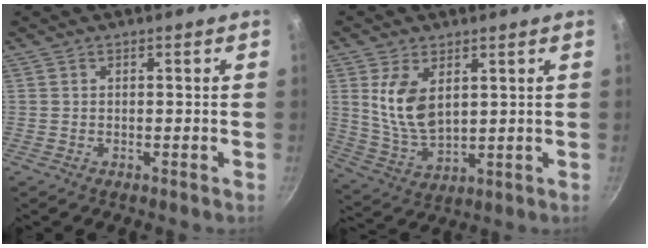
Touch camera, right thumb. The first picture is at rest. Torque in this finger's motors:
{"motor_torque": [1.34, 1.36, 1.33, 0.42, 0.32]}